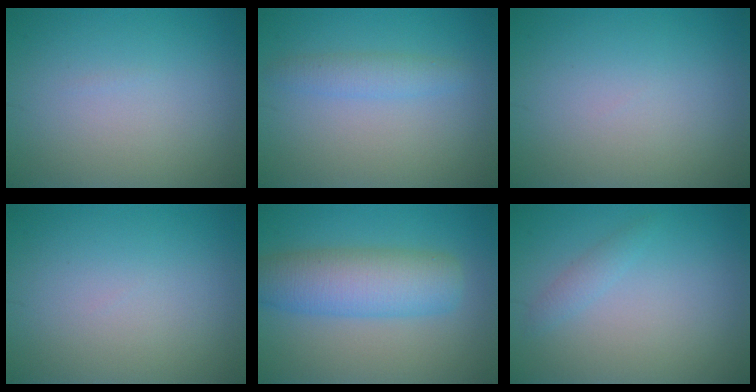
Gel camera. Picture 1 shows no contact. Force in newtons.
{"total": 1.9, "press": 1.9, "slide": 0.1}
{"total": 0.0}
{"total": 0.0}
{"total": 6.5, "press": 6.5, "slide": 0.2}
{"total": 1.1, "press": 1.1, "slide": 0.1}